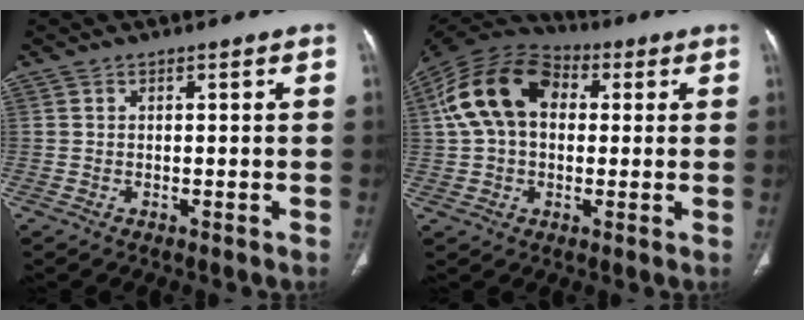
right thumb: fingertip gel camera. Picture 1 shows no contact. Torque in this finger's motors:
{"motor_torque": [-0.66, 1.43, 0.72, -0.50, 0.30]}